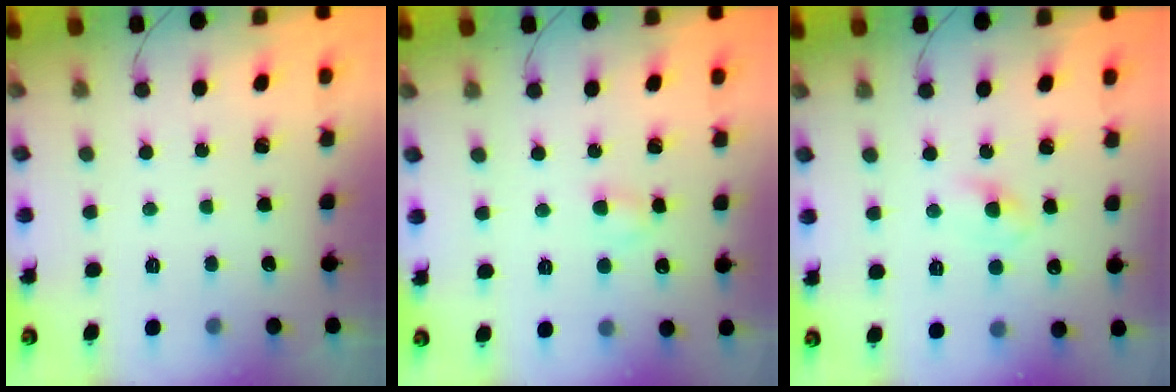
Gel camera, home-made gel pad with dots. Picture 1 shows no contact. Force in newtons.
{"total": 2.7, "press": 2.5, "slide": 1.1}
{"total": 2.7, "press": 2.4, "slide": 1.1}